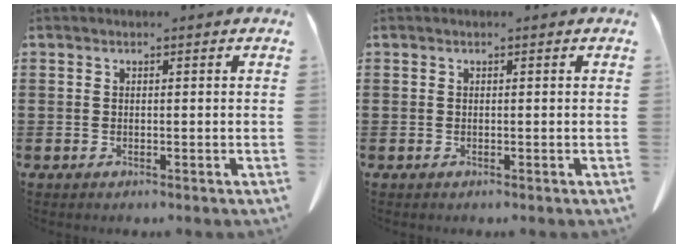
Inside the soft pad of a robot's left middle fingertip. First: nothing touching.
{"total": 0.0}